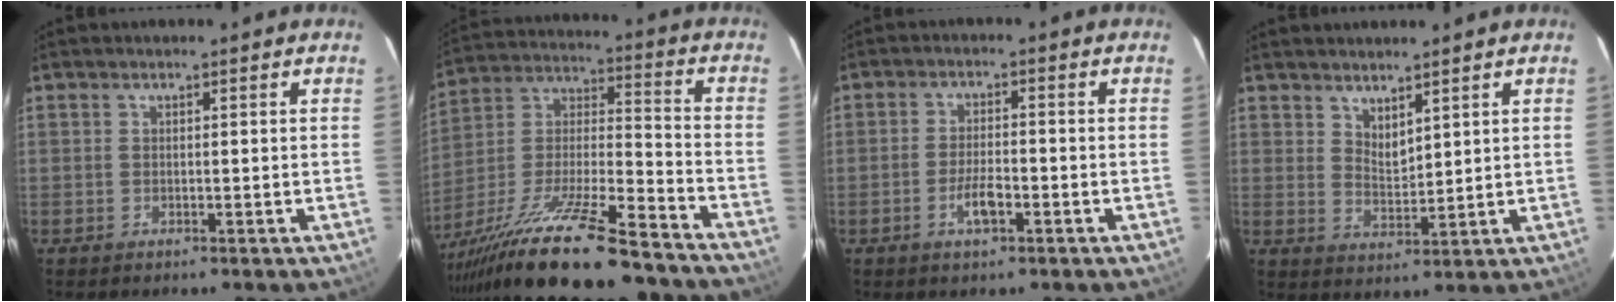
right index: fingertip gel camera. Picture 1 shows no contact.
{"total": 27.9, "force": [-22.4, 4.1, 16.2], "torque": [-0.297, -0.043, -0.359]}
{"total": 4.5, "force": [-2.2, 1.5, 3.7], "torque": [-0.076, 0.001, -0.038]}
{"total": 4.0, "force": [3.3, 1.4, 1.8], "torque": [-0.028, -0.007, 0.060]}